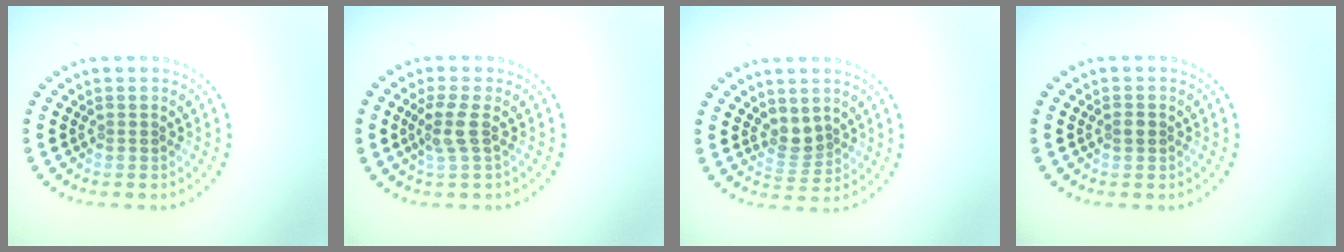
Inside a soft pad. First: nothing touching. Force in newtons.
{"total": 2.0, "press": 1.7, "slide": 1.1}
{"total": 1.9, "press": 1.6, "slide": 1.1}
{"total": 1.1, "press": 1.1, "slide": 0.0}